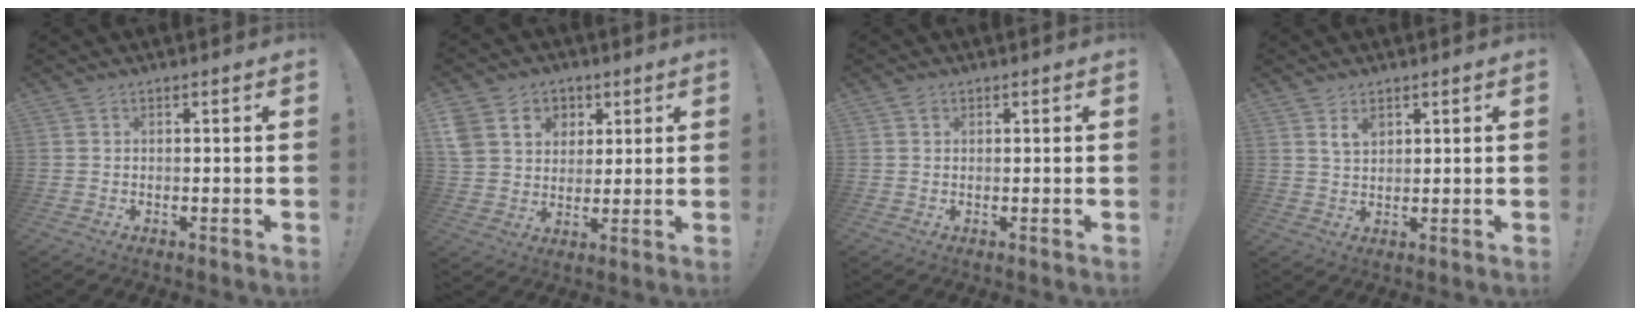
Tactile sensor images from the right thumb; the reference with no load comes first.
{"total": 11.4, "force": [4.4, 9.6, 4.2], "torque": [-0.065, -0.016, 0.092]}
{"total": 0.9, "force": [0.6, 0.7, 0.2], "torque": [-0.004, 0.002, 0.011]}
{"total": 3.8, "force": [2.2, 2.2, 2.2], "torque": [-0.034, -0.007, 0.039]}